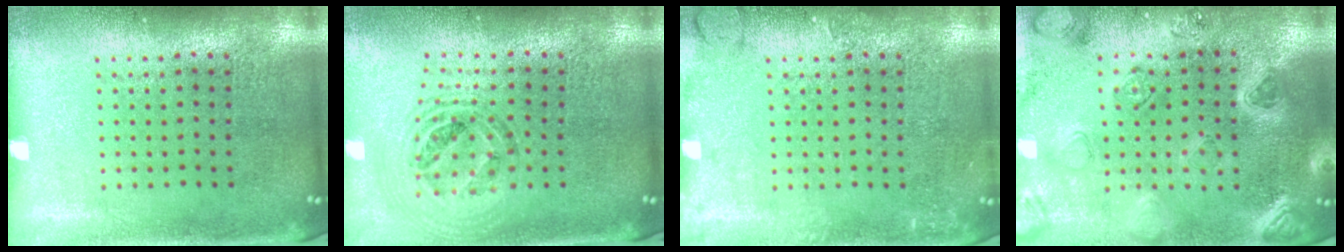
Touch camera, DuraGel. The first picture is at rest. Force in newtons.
{"total": 1.0, "press": 1.0, "slide": 0.2}
{"total": 1.9, "press": 1.8, "slide": 0.2}
{"total": 2.2, "press": 2.2, "slide": 0.4}